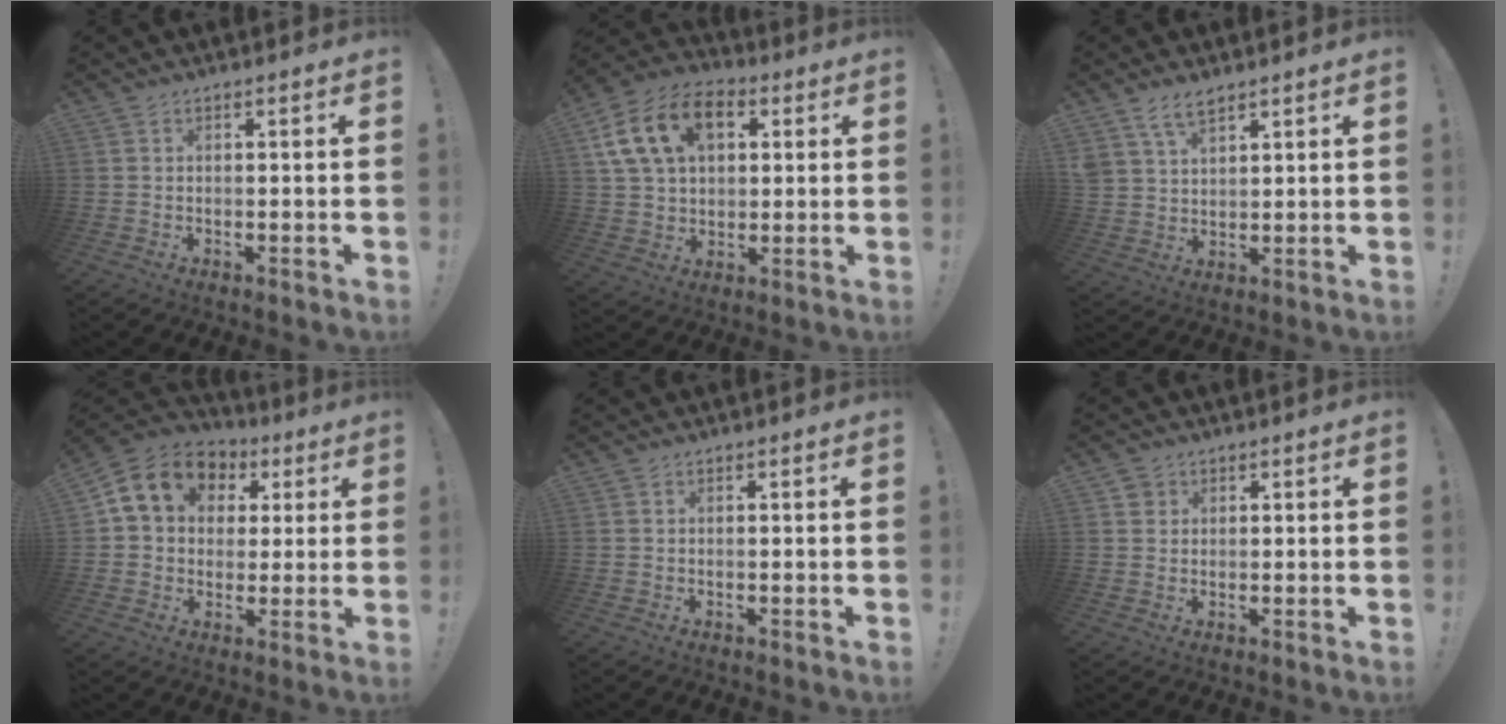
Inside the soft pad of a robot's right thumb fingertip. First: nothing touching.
{"total": 17.2, "force": [6.3, 11.9, 10.7], "torque": [-0.179, -0.009, 0.120]}
{"total": 6.4, "force": [4.6, 3.0, 3.2], "torque": [-0.062, -0.016, 0.089]}
{"total": 13.1, "force": [4.8, 10.4, 6.3], "torque": [-0.093, -0.012, 0.093]}
{"total": 0.0}
{"total": 2.3, "force": [1.2, 2.0, 0.2], "torque": [0.008, -0.005, 0.020]}